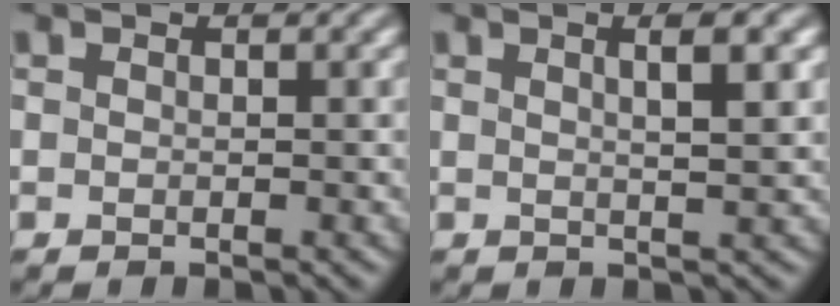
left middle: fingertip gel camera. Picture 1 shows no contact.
{"total": 3.7, "force": [1.5, 0.9, 3.2], "torque": [-0.029, 0.014, 0.009]}